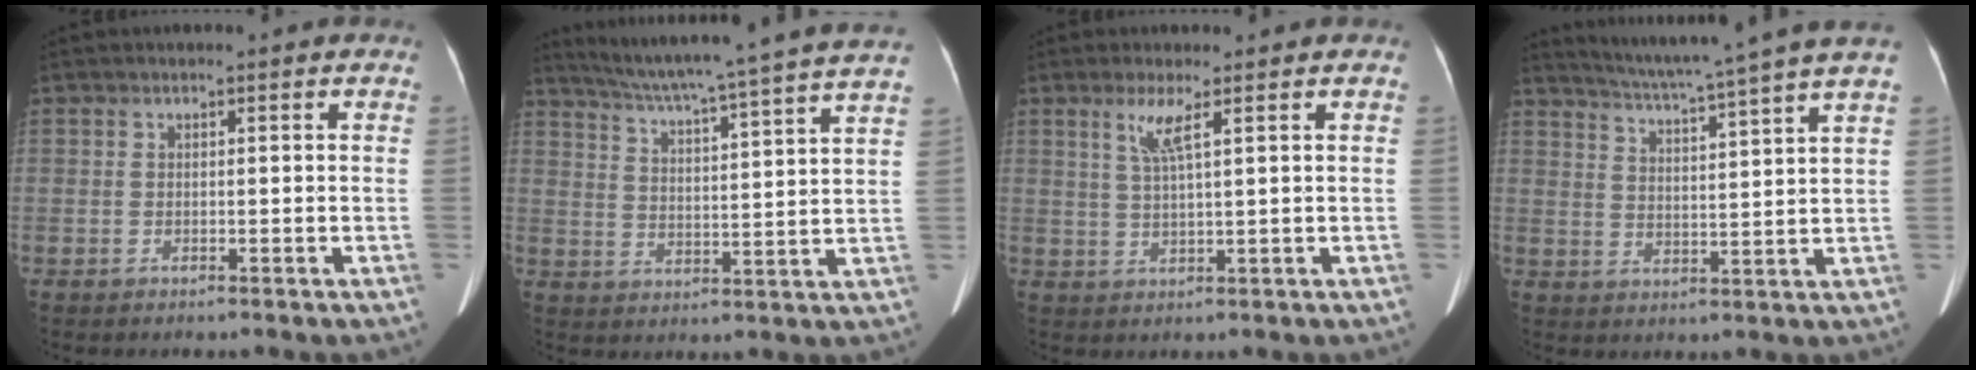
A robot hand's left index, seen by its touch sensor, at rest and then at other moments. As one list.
[{"total": 22.4, "force": [19.8, -1.7, 10.4], "torque": [-0.172, -0.032, 0.262]}, {"total": 3.5, "force": [1.7, -0.2, 3.1], "torque": [-0.070, -0.002, 0.038]}, {"total": 14.1, "force": [12.2, -2.3, 6.6], "torque": [-0.115, -0.017, 0.168]}]